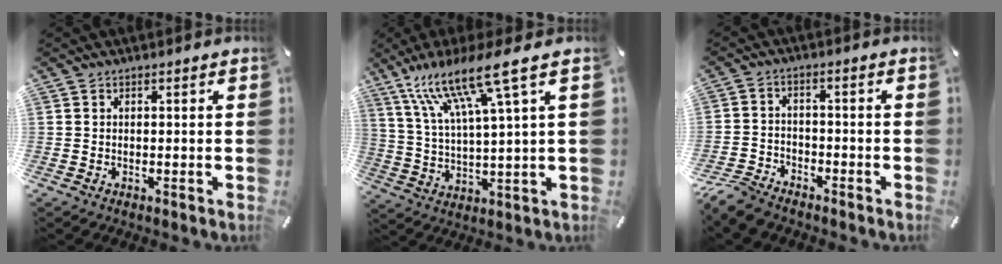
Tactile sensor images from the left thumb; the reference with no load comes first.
{"total": 15.8, "force": [9.5, 2.4, 12.4], "torque": [-0.262, -0.036, 0.155]}
{"total": 6.5, "force": [-5.7, 2.5, 1.9], "torque": [-0.048, 0.024, -0.113]}